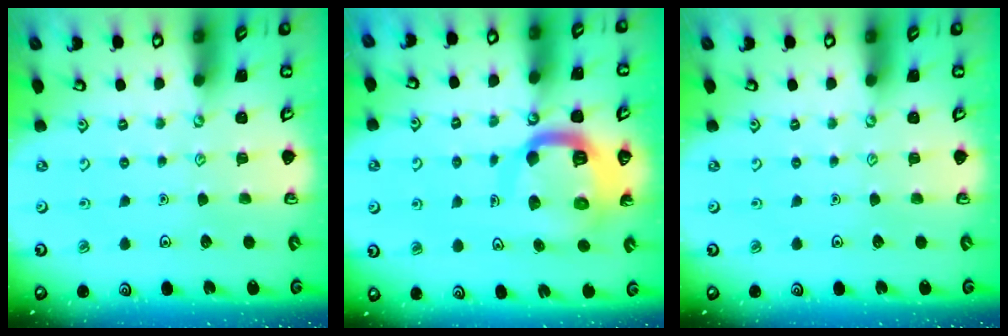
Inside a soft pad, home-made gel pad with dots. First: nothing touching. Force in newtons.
{"total": 13.4, "press": 13.3, "slide": 1.6}
{"total": 0.0}